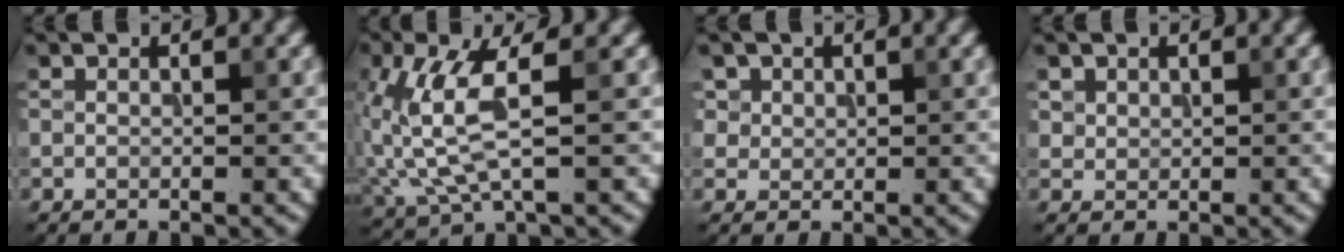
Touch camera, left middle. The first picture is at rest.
{"total": 5.6, "force": [0.4, 1.9, 5.2], "torque": [-0.136, -0.003, 0.013]}
{"total": 4.5, "force": [2.2, 3.5, 1.7], "torque": [-0.047, 0.008, 0.040]}
{"total": 1.5, "force": [0.8, 1.2, 0.4], "torque": [-0.018, -0.007, 0.036]}